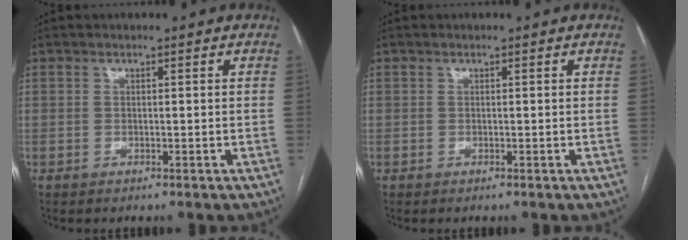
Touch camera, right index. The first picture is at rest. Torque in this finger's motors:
{"motor_torque": [0.00, 0.00, 0.00, 0.00]}